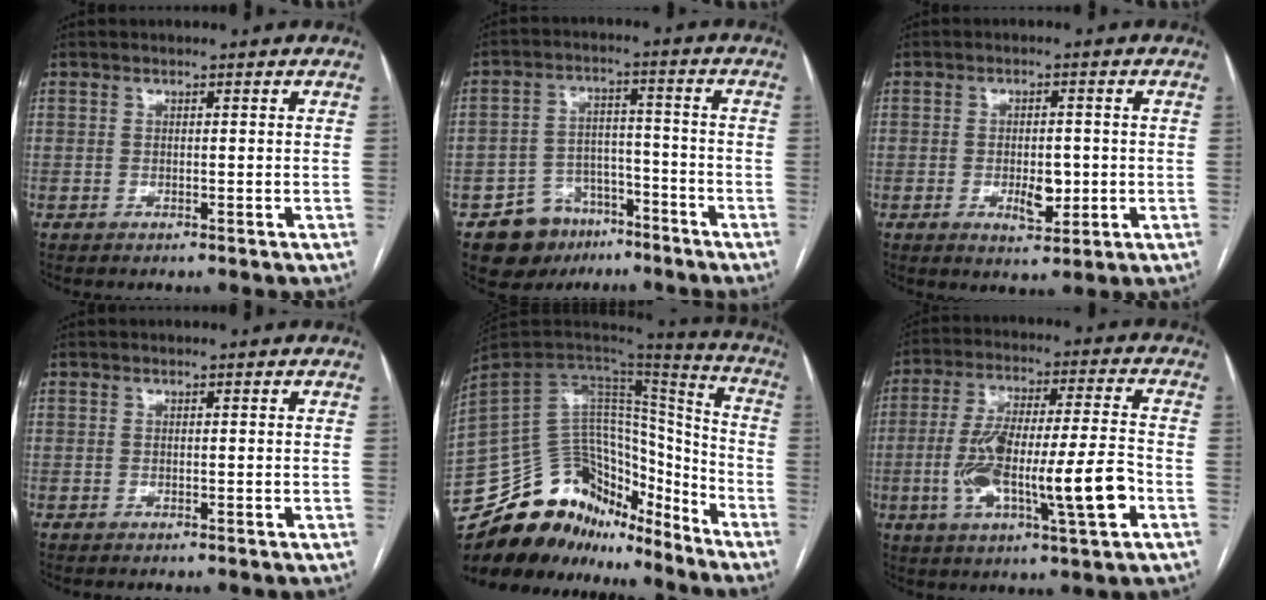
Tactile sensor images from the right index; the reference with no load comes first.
{"total": 9.1, "force": [-6.0, 6.4, 2.6], "torque": [-0.039, 0.021, -0.089]}
{"total": 4.7, "force": [-1.0, 2.2, 4.1], "torque": [-0.062, -0.002, -0.007]}
{"total": 0.0}
{"total": 24.8, "force": [-20.4, 11.2, 8.4], "torque": [-0.183, 0.043, -0.324]}
{"total": 16.1, "force": [-4.3, 2.2, 15.4], "torque": [-0.285, 0.008, -0.067]}